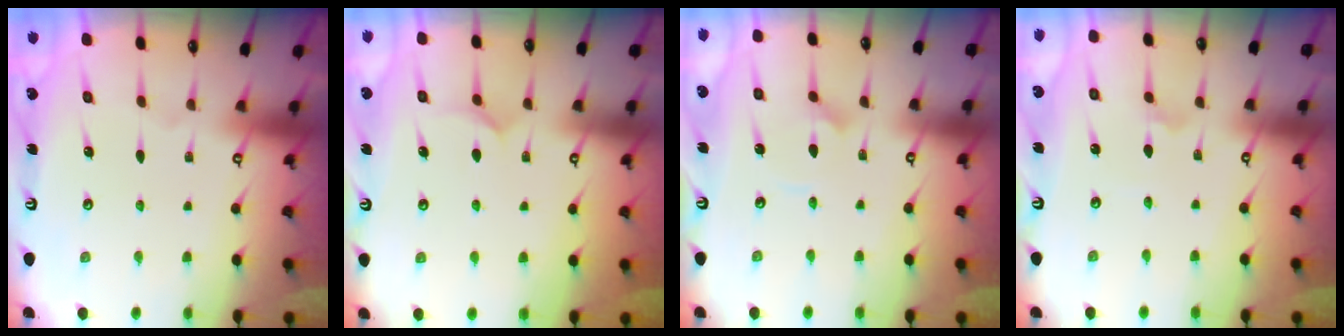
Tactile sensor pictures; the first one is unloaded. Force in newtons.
{"total": 4.3, "press": 4.2, "slide": 0.3}
{"total": 3.4, "press": 3.3, "slide": 0.3}
{"total": 1.2, "press": 1.1, "slide": 0.2}